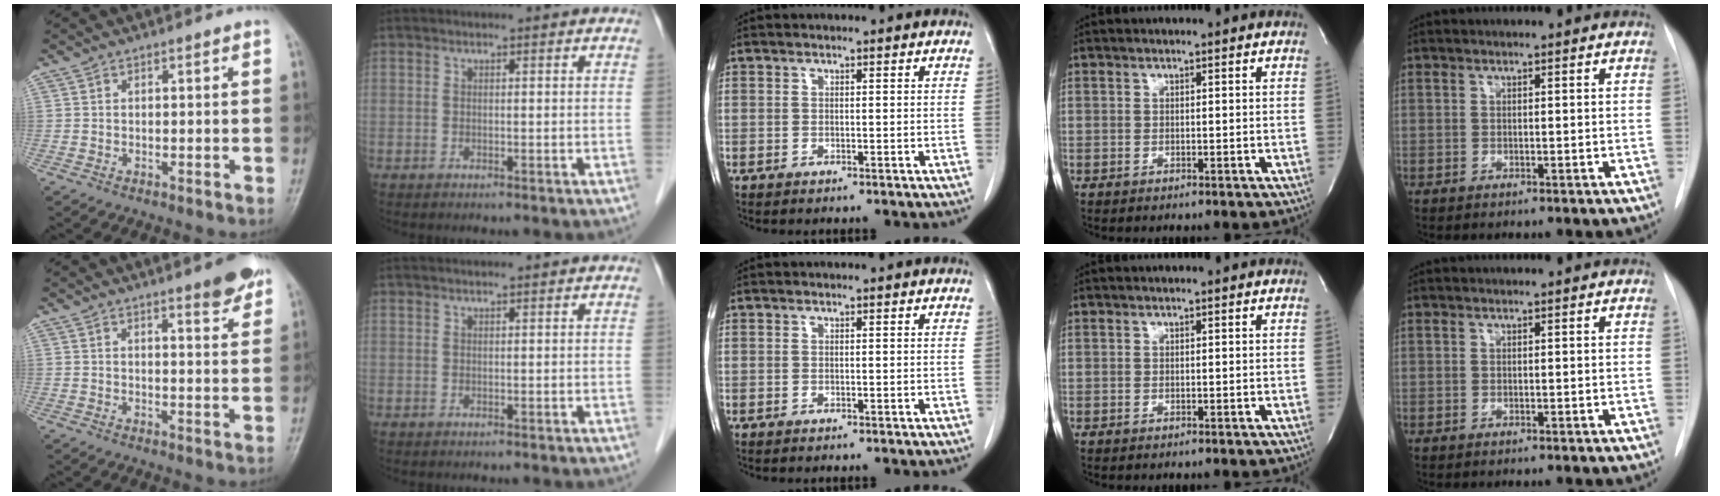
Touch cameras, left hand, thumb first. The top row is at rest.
{"thumb": {"total": 5.4, "force": [3.9, 1.0, 3.7], "torque": [-0.037, -0.024, 0.048]}, "index": {"total": 1.0, "force": [-0.9, -0.5, 0.1], "torque": [0.002, 0.009, -0.011]}}